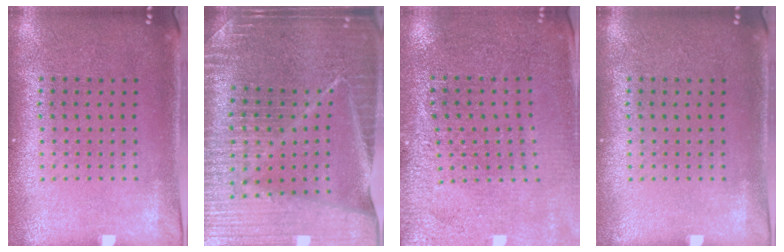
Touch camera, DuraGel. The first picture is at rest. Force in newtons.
{"total": 5.0, "press": 4.7, "slide": 1.9}
{"total": 2.8, "press": 2.8, "slide": 0.1}
{"total": 0.0}